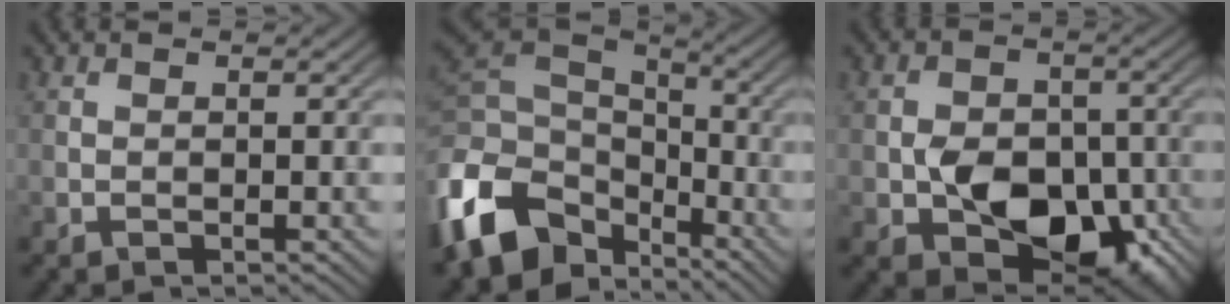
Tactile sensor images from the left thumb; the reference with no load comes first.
{"total": 14.1, "force": [-5.6, 9.8, 8.5], "torque": [-0.219, -0.020, -0.105]}
{"total": 9.6, "force": [-2.7, 6.7, 6.4], "torque": [-0.104, -0.020, -0.046]}